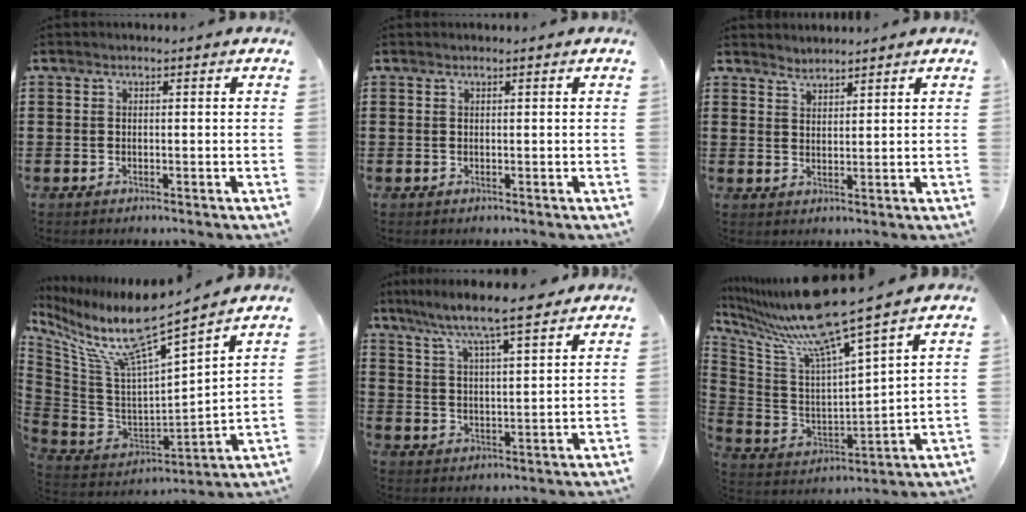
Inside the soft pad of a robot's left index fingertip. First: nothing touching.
{"total": 0.0}
{"total": 2.2, "force": [2.2, 0.2, -0.4], "torque": [0.002, -0.002, 0.044]}
{"total": 10.5, "force": [8.1, 0.5, 6.7], "torque": [-0.166, -0.073, 0.133]}
{"total": 6.7, "force": [5.9, 0.2, 3.2], "torque": [-0.086, -0.032, 0.098]}
{"total": 11.7, "force": [9.4, -0.1, 6.9], "torque": [-0.168, -0.063, 0.154]}